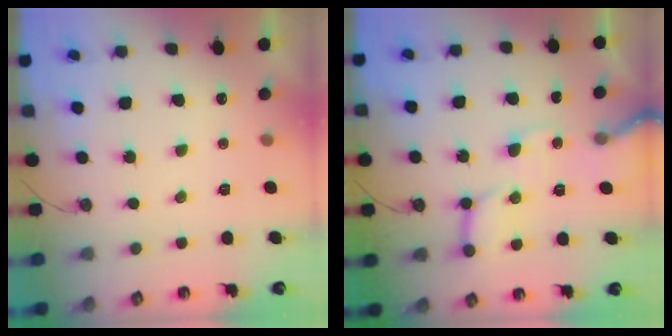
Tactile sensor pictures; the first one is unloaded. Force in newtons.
{"total": 11.7, "press": 11.6, "slide": 1.5}